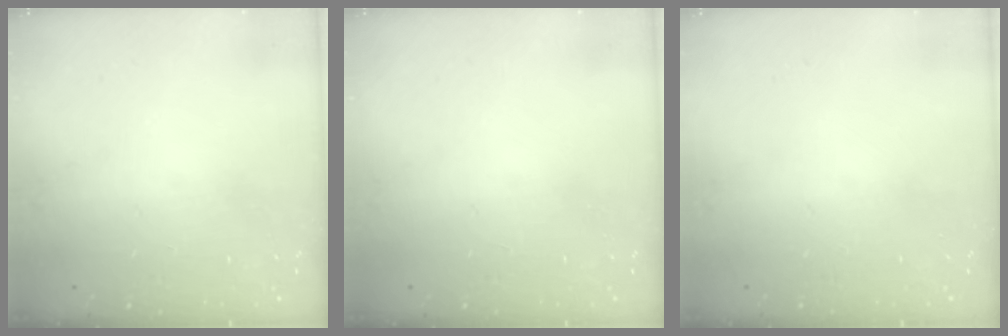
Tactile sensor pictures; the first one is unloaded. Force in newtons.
{"total": 0.9, "press": 0.0, "slide": 0.9}
{"total": 0.0}